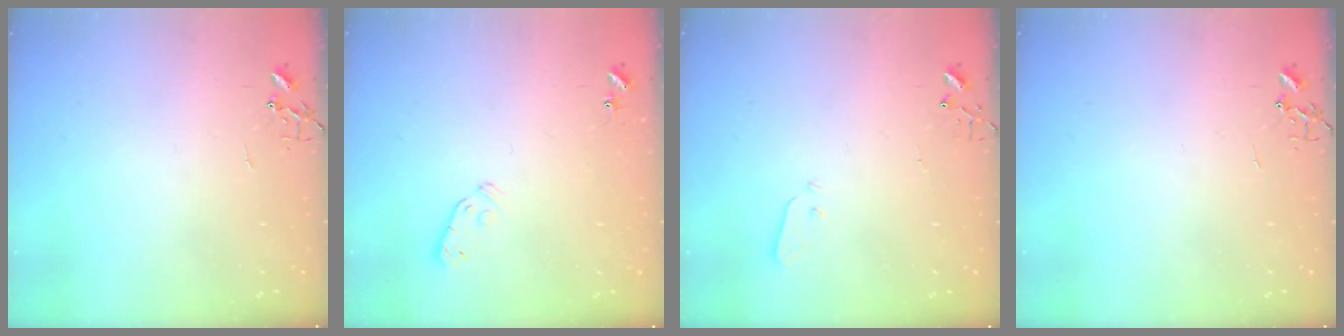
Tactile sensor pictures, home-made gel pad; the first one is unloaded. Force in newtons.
{"total": 5.3, "press": 5.3, "slide": 0.7}
{"total": 2.2, "press": 2.1, "slide": 0.3}
{"total": 0.0}